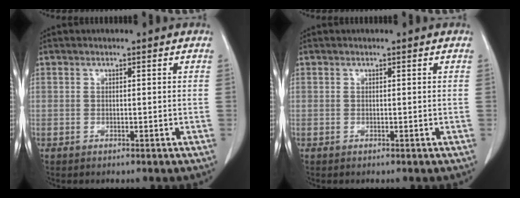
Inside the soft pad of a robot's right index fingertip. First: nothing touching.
{"total": 0.0}